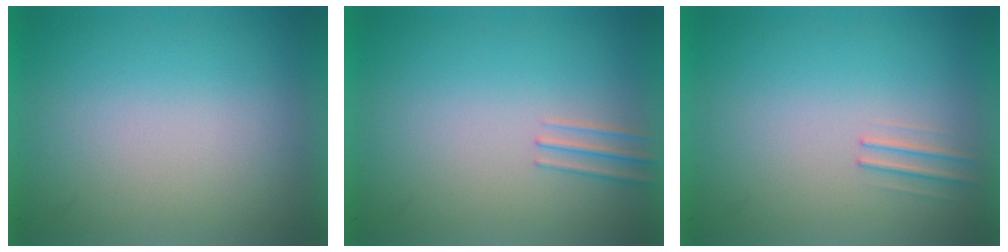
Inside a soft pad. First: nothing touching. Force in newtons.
{"total": 1.1}
{"total": 1.1}